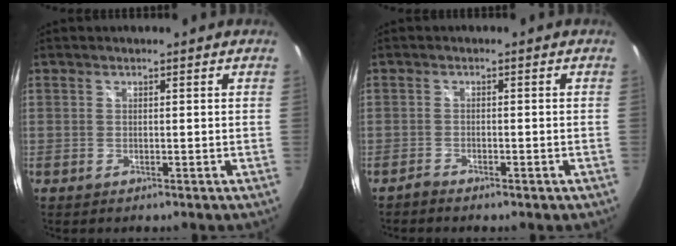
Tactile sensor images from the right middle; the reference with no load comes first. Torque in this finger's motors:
{"motor_torque": [-0.36, 0.11, -0.02, 0.00]}